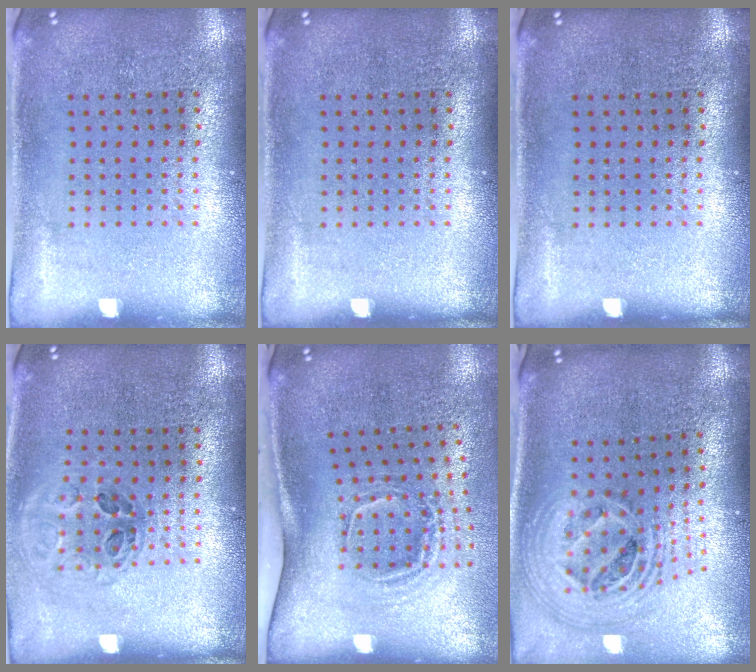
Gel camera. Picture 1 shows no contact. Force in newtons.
{"total": 0.0}
{"total": 0.0}
{"total": 1.0, "press": 1.0, "slide": 0.3}
{"total": 2.0, "press": 1.2, "slide": 1.6}
{"total": 2.5, "press": 1.8, "slide": 1.7}